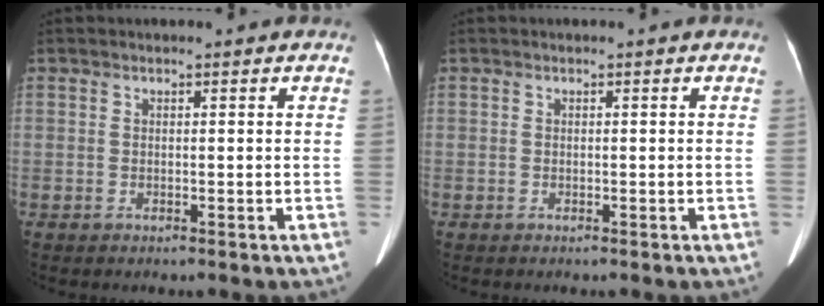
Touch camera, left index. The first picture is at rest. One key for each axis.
{"total": 0.0}